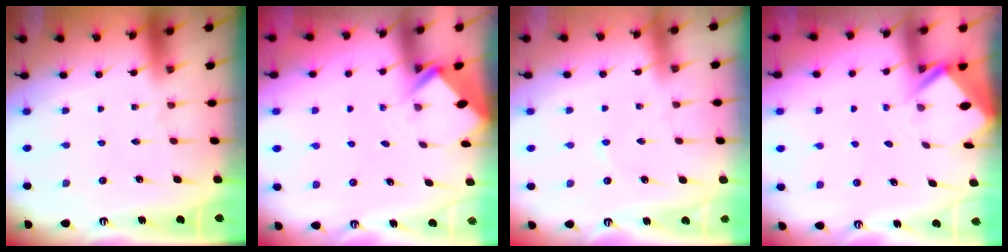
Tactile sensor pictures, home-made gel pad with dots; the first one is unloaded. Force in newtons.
{"total": 2.8, "press": 2.8, "slide": 0.2}
{"total": 1.2, "press": 1.2, "slide": 0.2}
{"total": 2.5, "press": 2.5, "slide": 0.2}